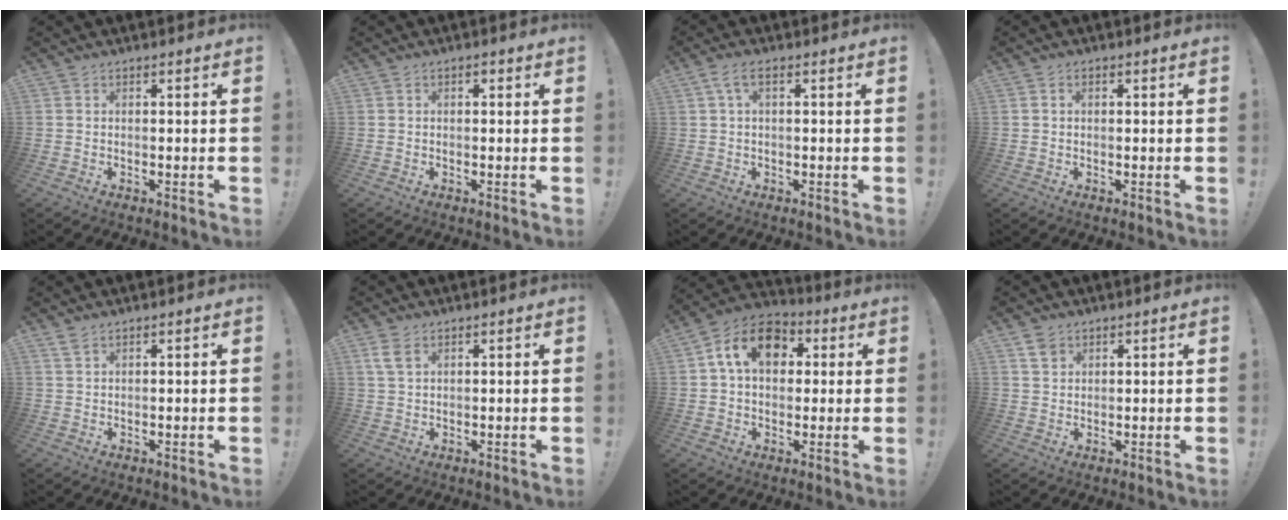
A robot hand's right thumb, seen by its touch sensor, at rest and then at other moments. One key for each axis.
{"total": 0.7, "fx": -0.1, "fy": 0.5, "fz": 0.4, "tx": -0.004, "ty": 0.002, "tz": -0.003}
{"total": 4.0, "fx": 1.1, "fy": 1.5, "fz": 3.5, "tx": -0.071, "ty": 0.008, "tz": 0.022}
{"total": 0.7, "fx": 0.0, "fy": 0.6, "fz": 0.5, "tx": -0.004, "ty": 0.001, "tz": 0.000}
{"total": 1.9, "fx": 1.4, "fy": 0.8, "fz": 1.1, "tx": -0.019, "ty": -0.003, "tz": 0.026}
{"total": 4.4, "fx": 2.3, "fy": 2.4, "fz": 2.9, "tx": -0.049, "ty": -0.007, "tz": 0.045}
{"total": 14.4, "fx": 4.3, "fy": 10.2, "fz": 9.2, "tx": -0.140, "ty": 0.006, "tz": 0.081}
{"total": 3.6, "fx": 2.3, "fy": 2.6, "fz": 0.9, "tx": -0.008, "ty": -0.010, "tz": 0.042}